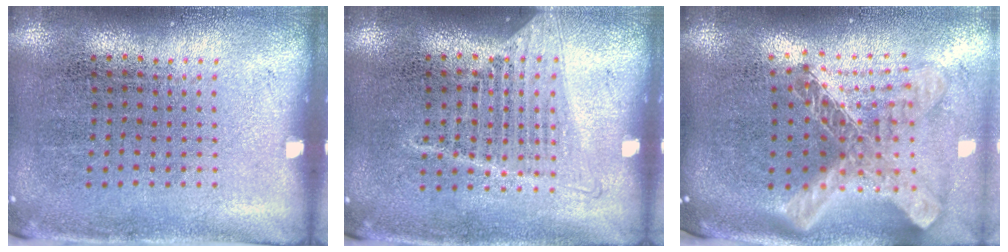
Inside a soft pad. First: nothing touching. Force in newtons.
{"total": 1.2, "press": 1.1, "slide": 0.5}
{"total": 2.8, "press": 1.9, "slide": 2.1}